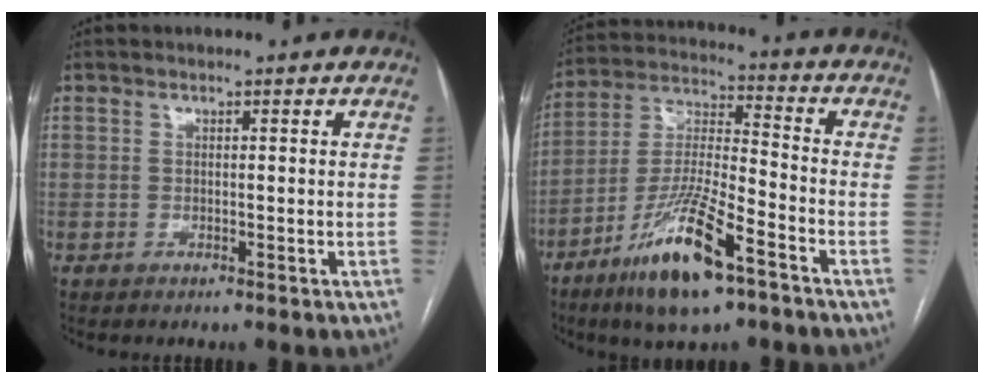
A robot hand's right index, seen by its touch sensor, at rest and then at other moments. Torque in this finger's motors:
{"motor_torque": [1.58, -0.56, 0.72, 0.21]}